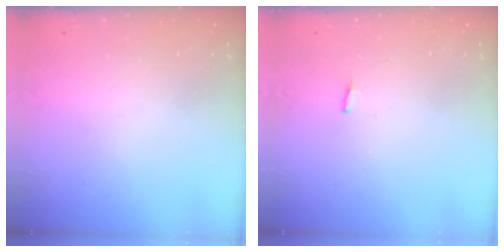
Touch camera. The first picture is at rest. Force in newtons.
{"total": 0.0}